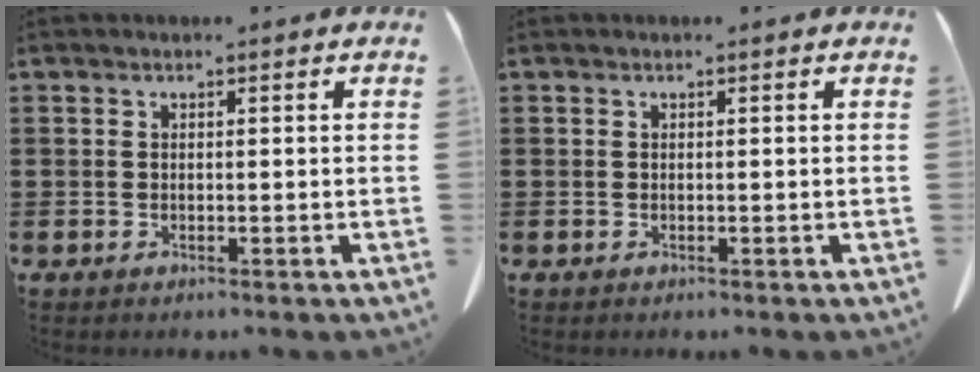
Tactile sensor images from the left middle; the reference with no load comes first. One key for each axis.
{"total": 0.0}